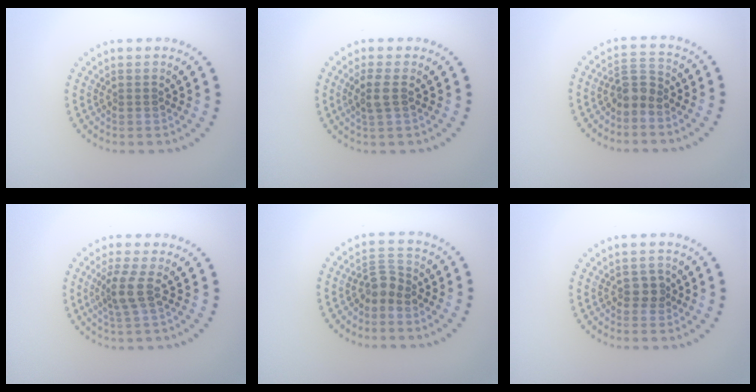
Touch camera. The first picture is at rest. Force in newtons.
{"total": 1.9, "press": 1.8, "slide": 0.7}
{"total": 2.2, "press": 1.8, "slide": 1.1}
{"total": 2.5, "press": 1.9, "slide": 1.7}
{"total": 2.3, "press": 1.8, "slide": 1.4}
{"total": 1.3, "press": 1.3, "slide": 0.3}